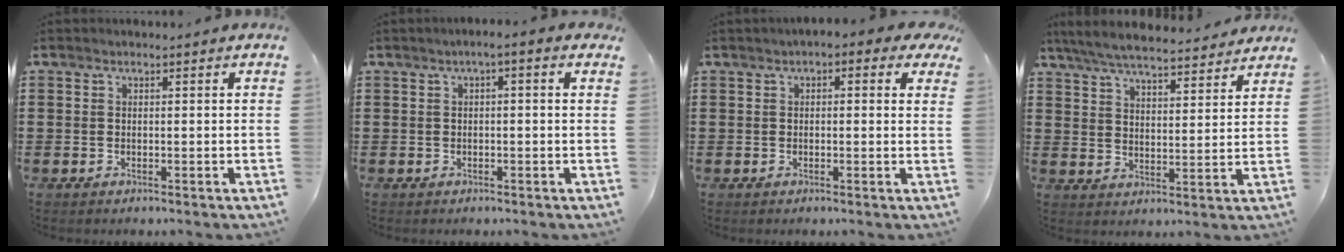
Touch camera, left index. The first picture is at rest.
{"total": 1.5, "force": [-0.4, 0.1, 1.4], "torque": [-0.023, -0.001, -0.010]}
{"total": 1.6, "force": [0.4, 0.8, 1.4], "torque": [-0.028, 0.006, 0.005]}
{"total": 6.4, "force": [6.1, 0.4, 2.1], "torque": [-0.065, -0.030, 0.106]}